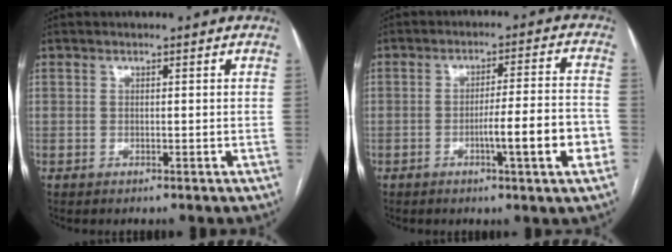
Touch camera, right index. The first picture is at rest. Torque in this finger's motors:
{"motor_torque": [1.68, -0.11, 0.60, 0.10]}